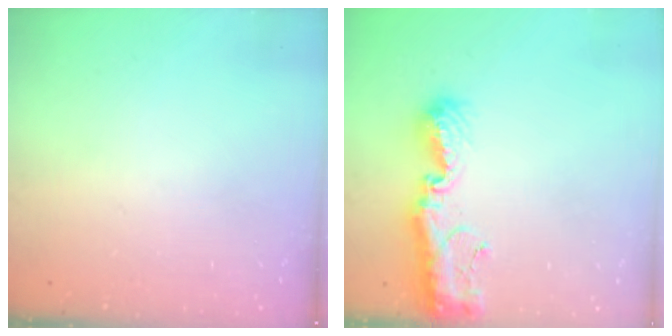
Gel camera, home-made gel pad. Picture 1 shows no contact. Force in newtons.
{"total": 9.7, "press": 9.6, "slide": 0.9}